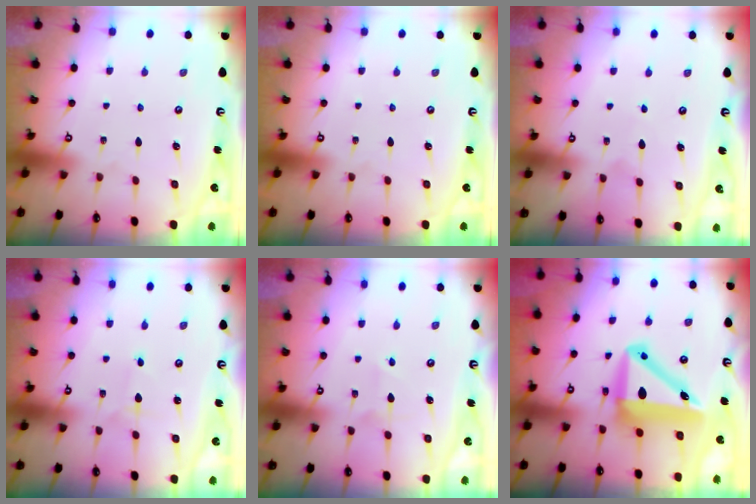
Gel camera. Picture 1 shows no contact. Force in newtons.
{"total": 0.0}
{"total": 3.1, "press": 3.1, "slide": 0.4}
{"total": 1.1, "press": 1.0, "slide": 0.1}
{"total": 3.3, "press": 3.1, "slide": 1.2}
{"total": 13.5, "press": 13.1, "slide": 3.0}